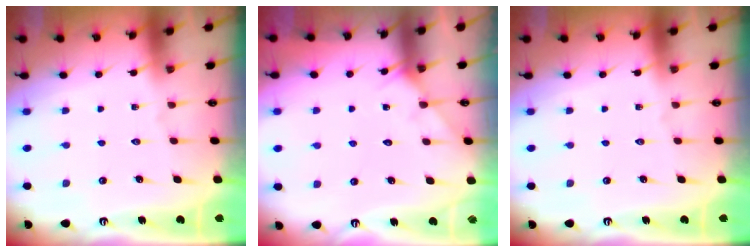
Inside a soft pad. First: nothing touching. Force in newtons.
{"total": 3.3, "press": 3.3, "slide": 0.3}
{"total": 0.0}